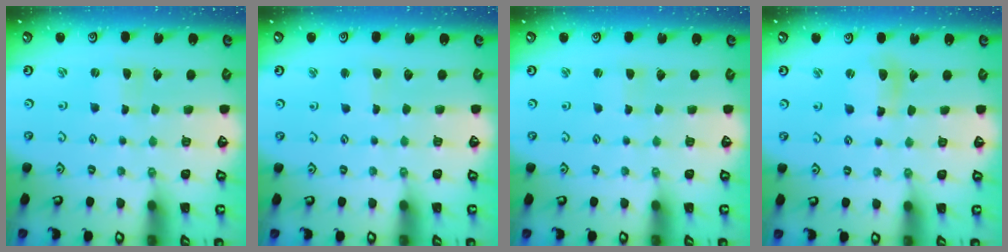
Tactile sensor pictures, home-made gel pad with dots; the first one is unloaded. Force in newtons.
{"total": 2.6, "press": 2.6, "slide": 0.3}
{"total": 1.6, "press": 1.6, "slide": 0.2}
{"total": 8.0, "press": 7.9, "slide": 1.3}